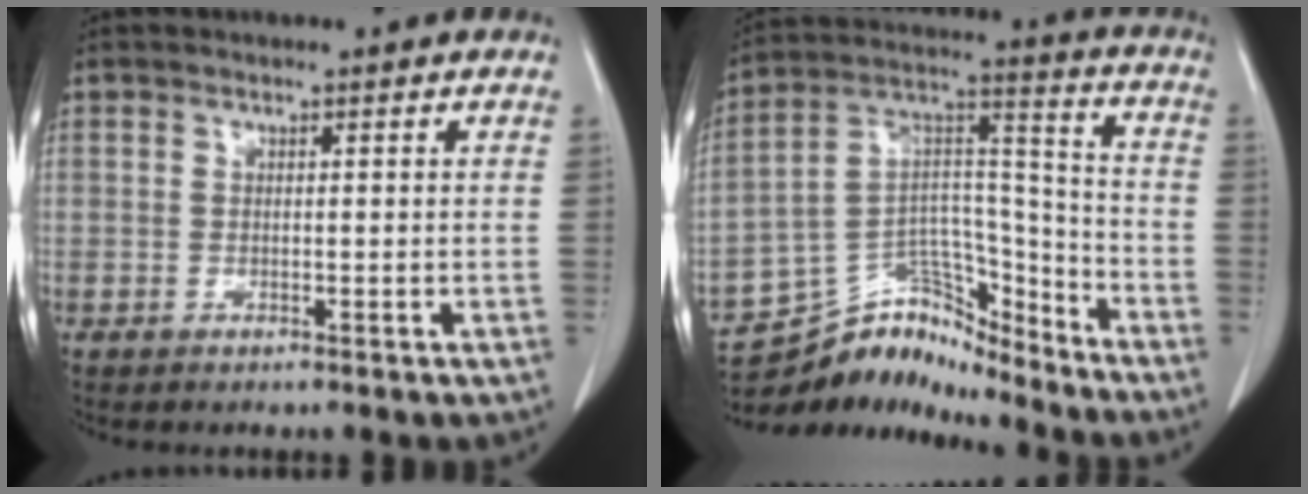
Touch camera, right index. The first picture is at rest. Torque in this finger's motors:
{"motor_torque": [-1.26, -0.24, -0.51, -0.16]}